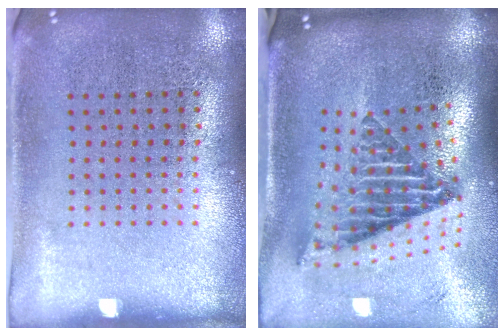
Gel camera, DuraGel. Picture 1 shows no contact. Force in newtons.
{"total": 2.8, "press": 1.7, "slide": 2.2}